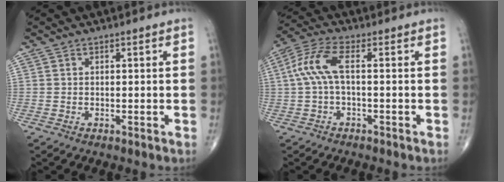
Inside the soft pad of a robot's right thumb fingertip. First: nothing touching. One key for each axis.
{"total": 7.2, "fx": 0.2, "fy": 2.4, "fz": 6.8, "tx": -0.170, "ty": 0.027, "tz": 0.000}